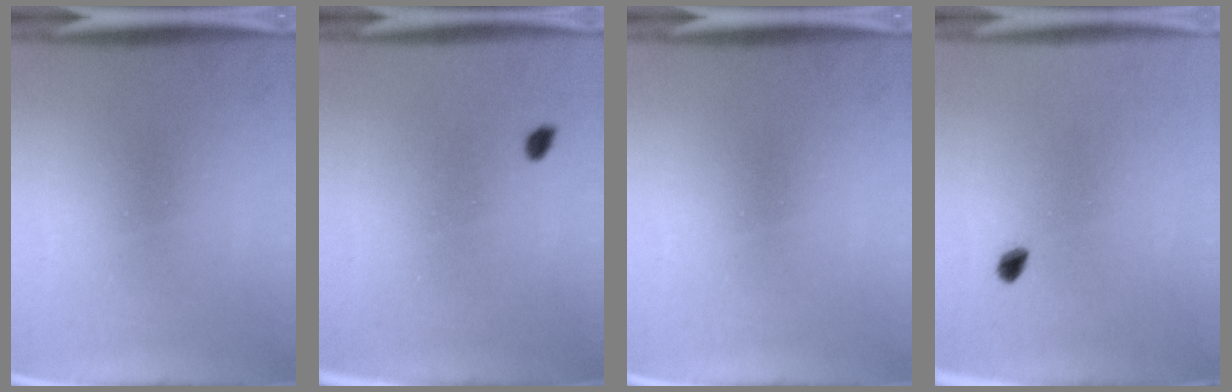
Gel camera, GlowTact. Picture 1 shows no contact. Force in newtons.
{"total": 0.9}
{"total": 0.0}
{"total": 1.7}